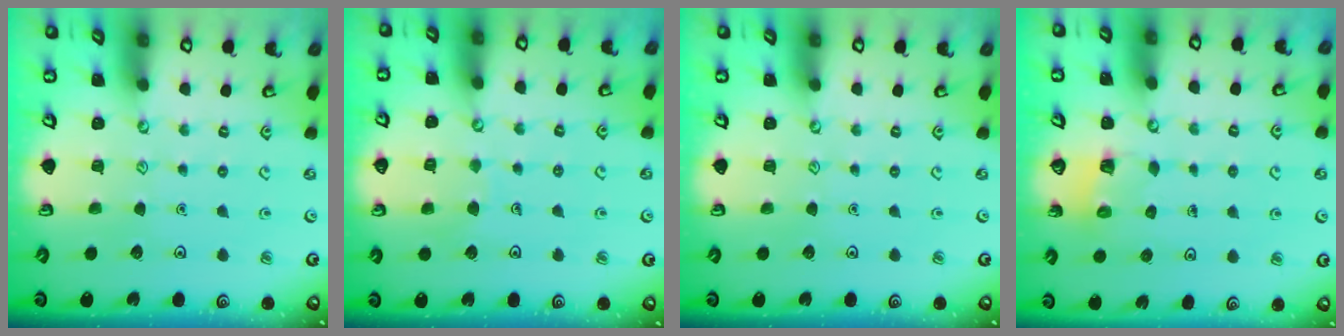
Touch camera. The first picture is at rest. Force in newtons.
{"total": 4.2, "press": 4.1, "slide": 0.4}
{"total": 0.0}
{"total": 2.6, "press": 2.6, "slide": 0.3}